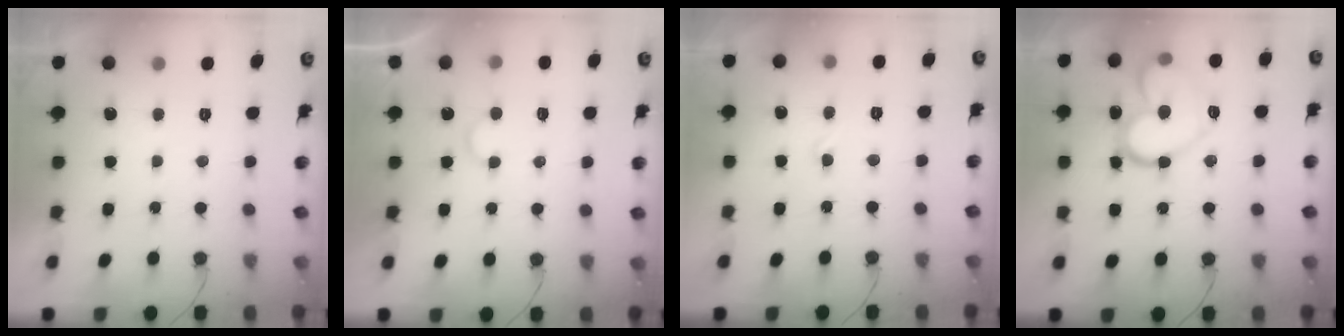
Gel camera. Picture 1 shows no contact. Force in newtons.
{"total": 3.8, "press": 3.8, "slide": 0.4}
{"total": 2.8, "press": 2.8, "slide": 0.2}
{"total": 16.9, "press": 16.9, "slide": 0.9}